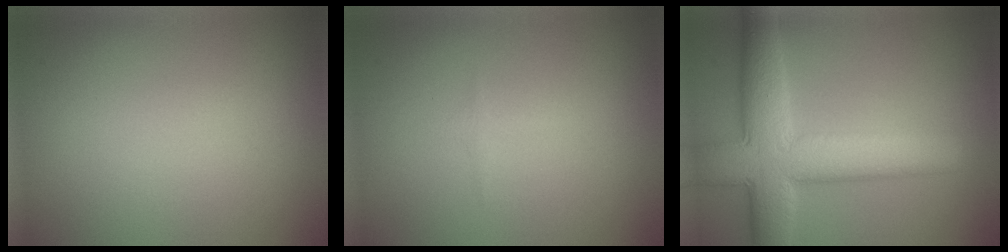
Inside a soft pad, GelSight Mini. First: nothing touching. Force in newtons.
{"total": 0.6, "press": 0.6, "slide": 0.1}
{"total": 9.1, "press": 9.1, "slide": 0.6}